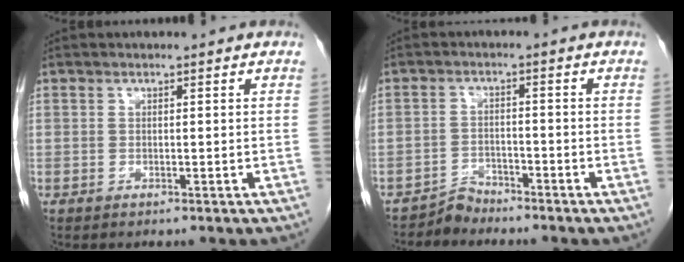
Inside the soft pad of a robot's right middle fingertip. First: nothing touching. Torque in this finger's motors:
{"motor_torque": [-0.20, -0.10, -0.02, -0.03]}